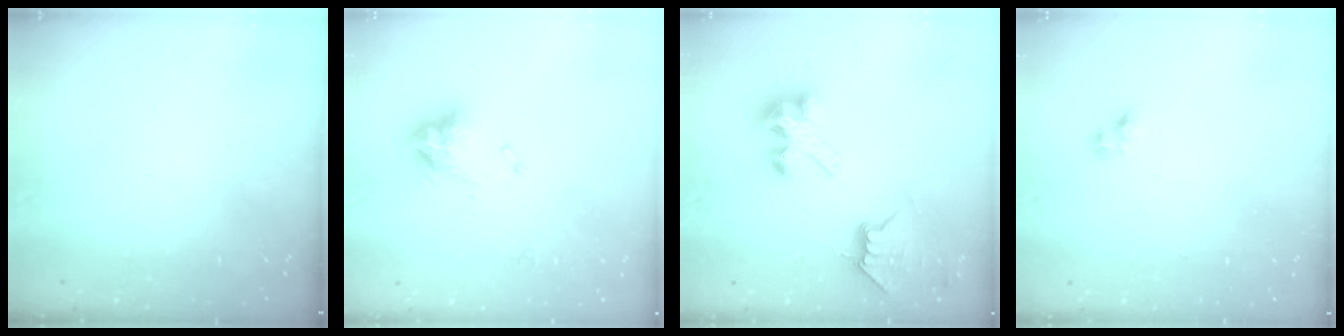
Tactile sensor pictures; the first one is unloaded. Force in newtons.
{"total": 9.9, "press": 9.8, "slide": 1.1}
{"total": 7.4, "press": 7.4, "slide": 0.2}
{"total": 2.8, "press": 2.8, "slide": 0.3}